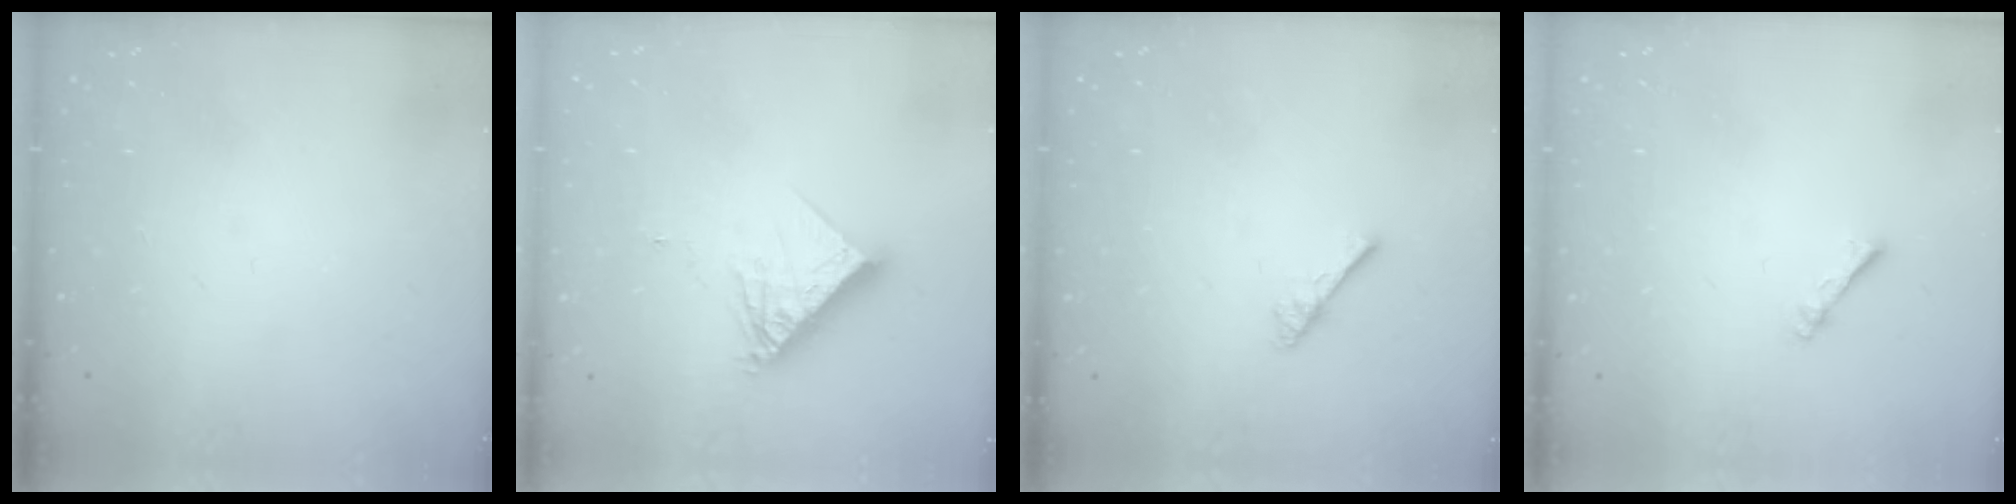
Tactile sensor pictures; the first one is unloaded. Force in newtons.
{"total": 11.8, "press": 11.7, "slide": 1.0}
{"total": 2.5, "press": 2.5, "slide": 0.4}
{"total": 1.1, "press": 1.1, "slide": 0.2}